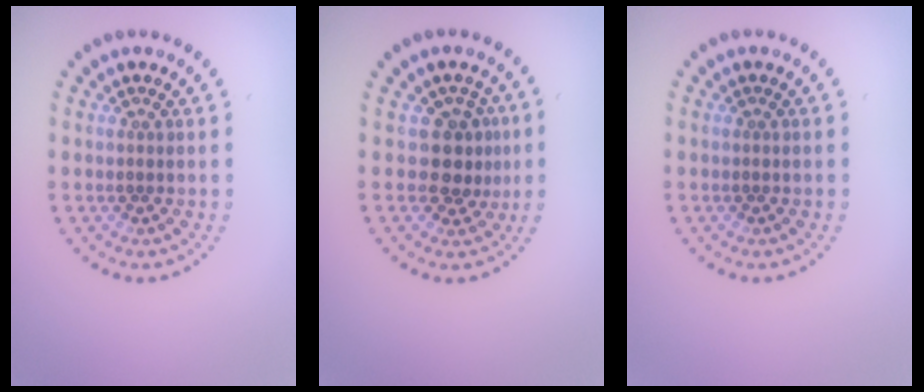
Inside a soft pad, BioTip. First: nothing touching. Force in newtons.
{"total": 2.9, "press": 2.4, "slide": 1.6}
{"total": 0.0}